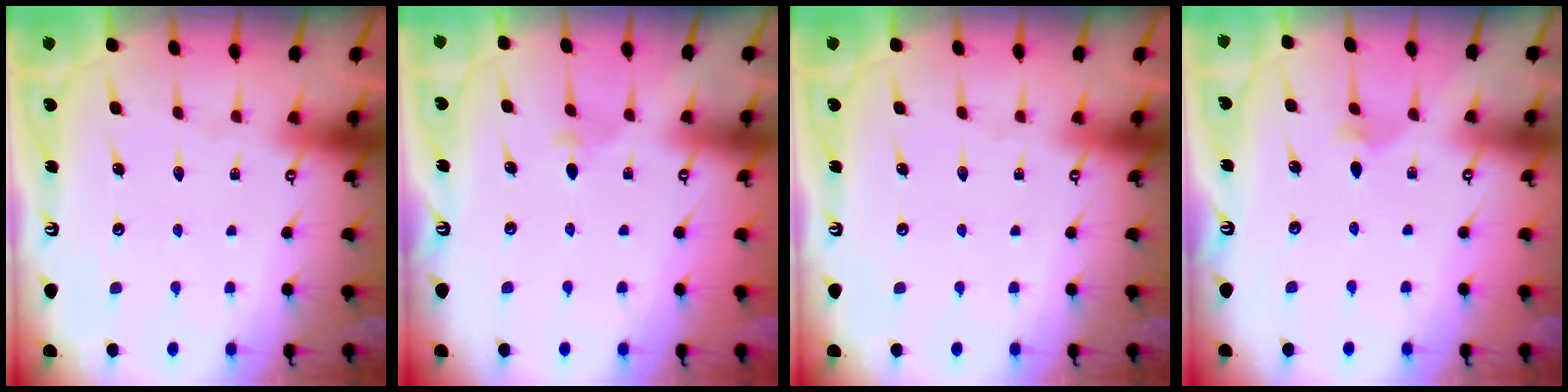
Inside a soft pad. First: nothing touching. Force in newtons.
{"total": 2.7, "press": 2.6, "slide": 0.6}
{"total": 0.0}
{"total": 2.2, "press": 2.1, "slide": 0.6}